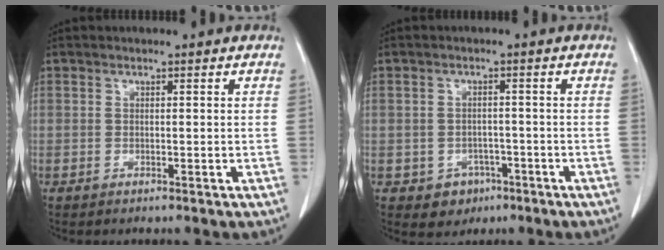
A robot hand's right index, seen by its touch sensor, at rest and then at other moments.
{"total": 3.9, "force": [-1.8, 3.4, 0.8], "torque": [-0.004, 0.010, -0.016]}